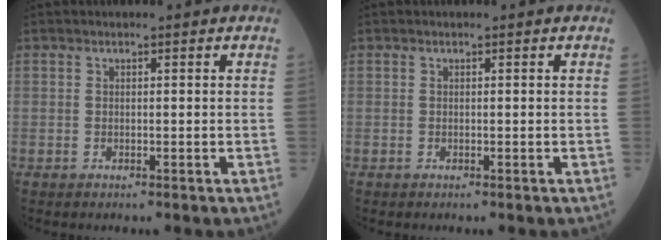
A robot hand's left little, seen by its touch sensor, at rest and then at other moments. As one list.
[{"total": 0.0}]